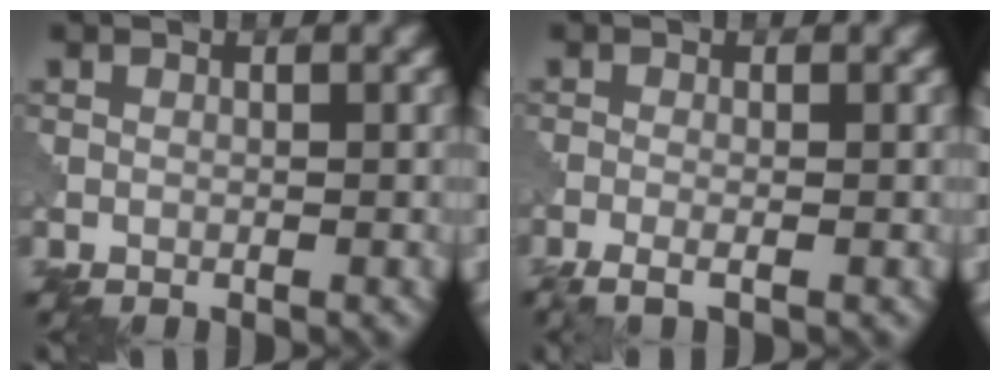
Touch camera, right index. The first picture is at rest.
{"total": 1.7, "force": [-0.9, 0.4, 1.4], "torque": [-0.024, -0.003, -0.024]}